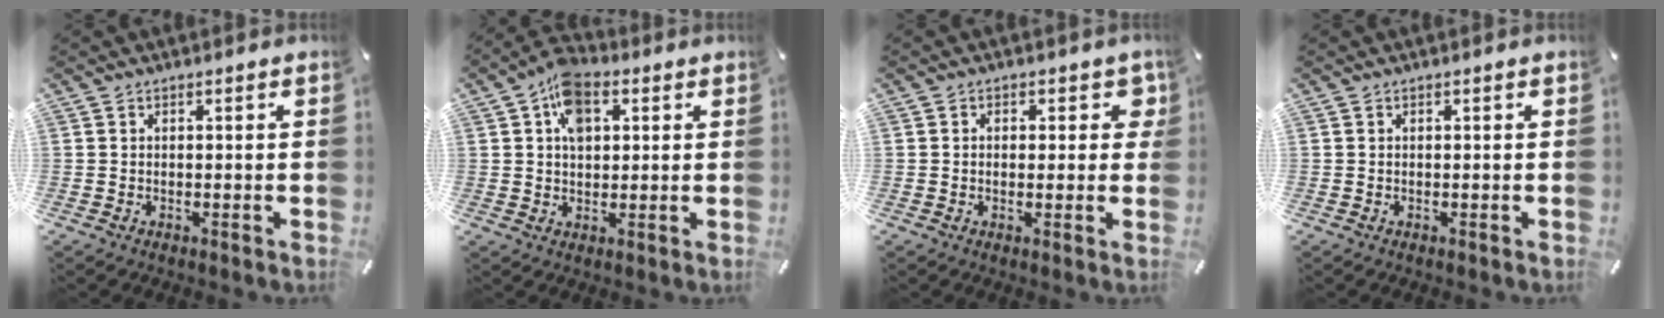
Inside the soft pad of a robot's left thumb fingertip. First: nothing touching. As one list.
[{"total": 8.3, "force": [2.7, 5.9, 5.2], "torque": [-0.077, 0.004, 0.048]}, {"total": 4.6, "force": [1.1, 3.1, 3.2], "torque": [-0.024, -0.003, 0.012]}, {"total": 0.0}]